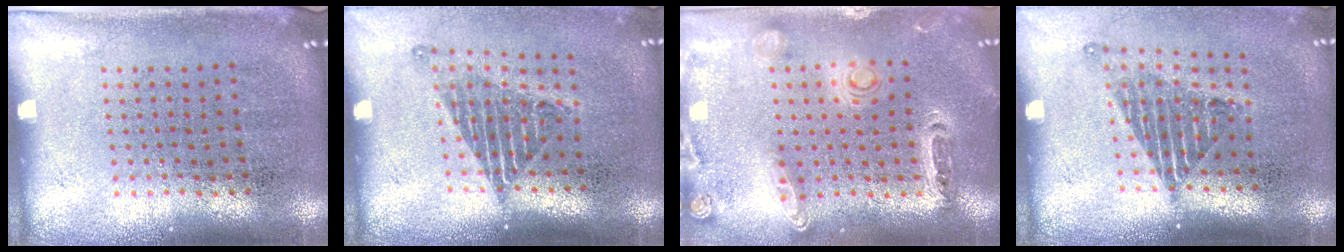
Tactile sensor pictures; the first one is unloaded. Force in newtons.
{"total": 1.5, "press": 1.2, "slide": 0.9}
{"total": 1.4, "press": 1.4, "slide": 0.3}
{"total": 1.4, "press": 1.1, "slide": 0.9}